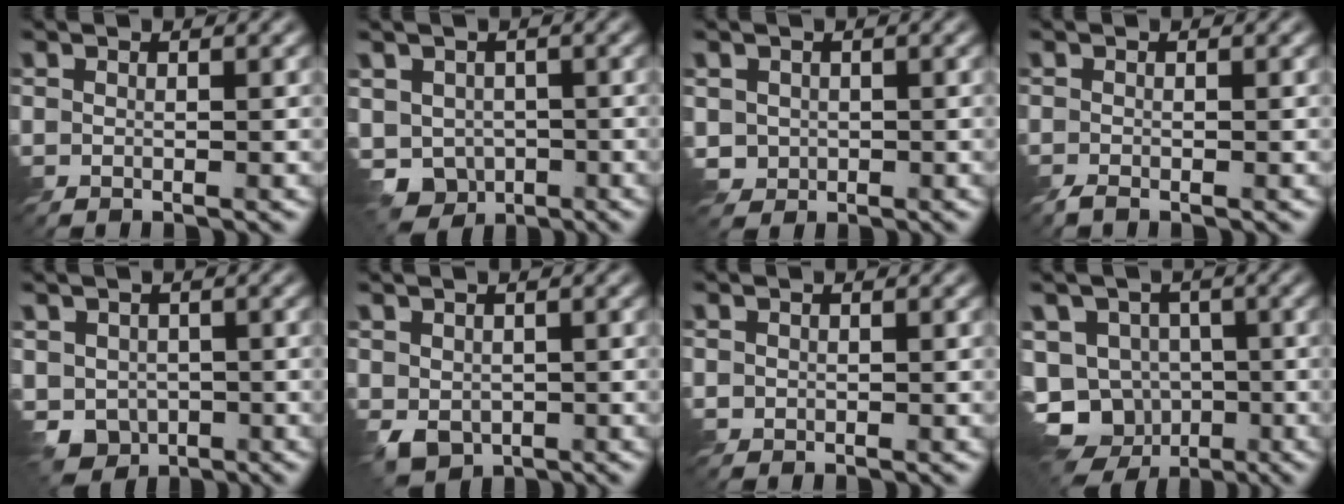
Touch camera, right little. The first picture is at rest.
{"total": 7.5, "force": [-3.3, 5.9, 3.3], "torque": [-0.067, -0.023, -0.049]}
{"total": 1.8, "force": [0.0, 1.8, 0.4], "torque": [-0.015, -0.005, 0.000]}
{"total": 0.7, "force": [-0.6, 0.3, 0.4], "torque": [-0.010, 0.000, -0.013]}
{"total": 5.6, "force": [-2.1, 4.5, 2.5], "torque": [-0.057, -0.012, -0.036]}
{"total": 3.0, "force": [-0.4, 2.5, 1.7], "torque": [-0.038, -0.010, -0.008]}
{"total": 0.6, "force": [0.2, 0.6, 0.1], "torque": [-0.002, -0.002, 0.007]}
{"total": 13.2, "force": [-7.3, 9.7, 5.2], "torque": [-0.108, -0.025, -0.107]}